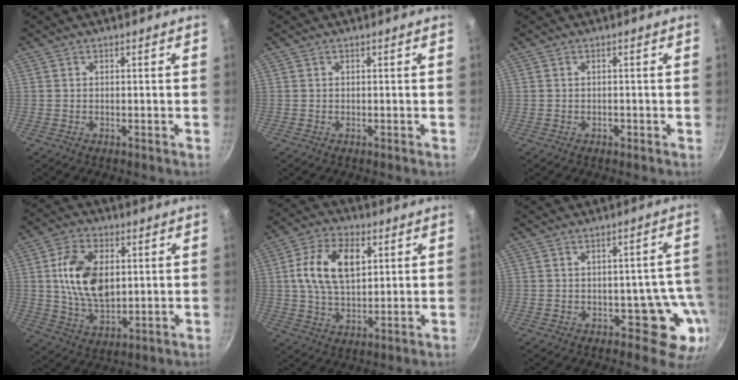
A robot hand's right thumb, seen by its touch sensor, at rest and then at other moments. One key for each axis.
{"total": 0.0}
{"total": 0.6, "fx": -0.3, "fy": 0.4, "fz": 0.3, "tx": -0.003, "ty": 0.003, "tz": -0.004}
{"total": 13.7, "fx": 2.0, "fy": 8.5, "fz": 10.5, "tx": -0.172, "ty": -0.006, "tz": 0.039}
{"total": 13.2, "fx": 3.2, "fy": 8.0, "fz": 10.0, "tx": -0.168, "ty": 0.004, "tz": 0.051}
{"total": 8.2, "fx": -2.8, "fy": 5.2, "fz": 5.8, "tx": -0.002, "ty": 0.031, "tz": -0.027}